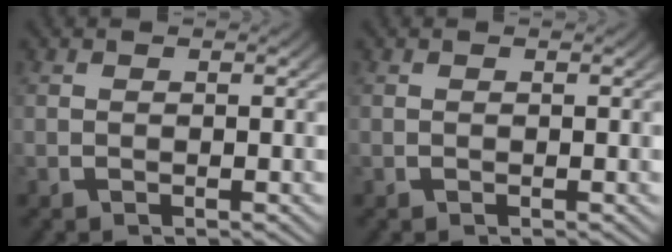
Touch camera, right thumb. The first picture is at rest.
{"total": 0.0}